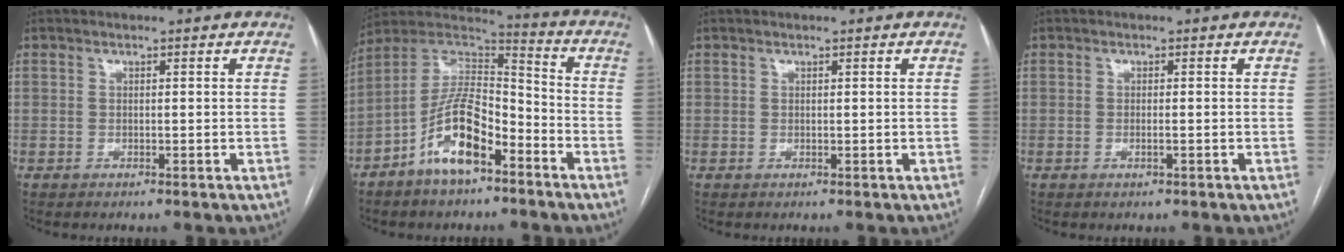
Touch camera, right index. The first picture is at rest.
{"total": 12.9, "force": [-6.9, 4.9, 9.8], "torque": [-0.188, 0.019, -0.125]}
{"total": 0.0}
{"total": 0.7, "force": [-0.3, 0.1, 0.7], "torque": [-0.014, 0.000, -0.003]}